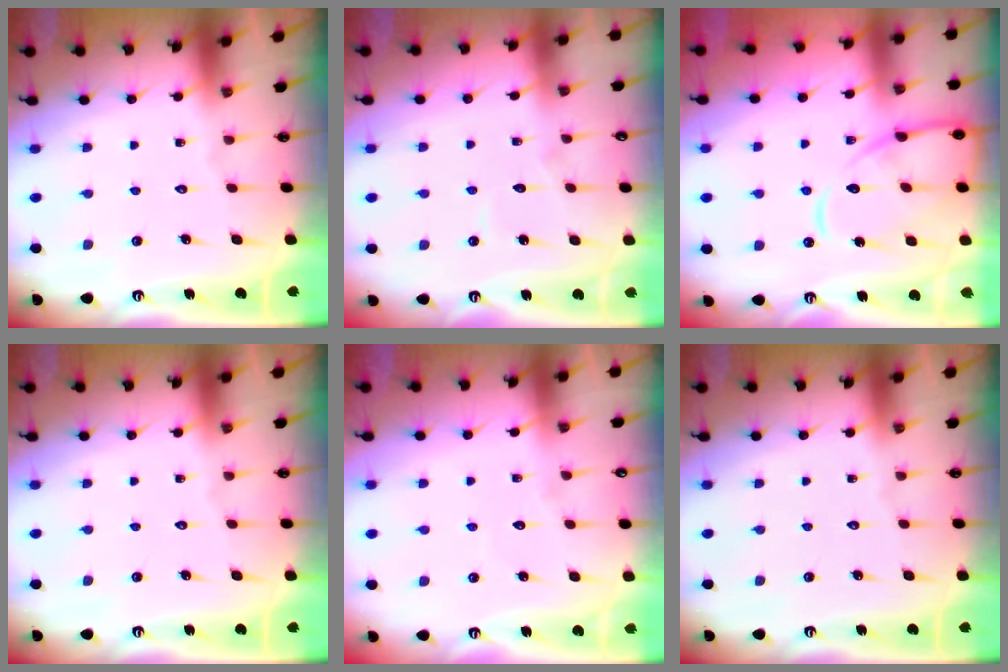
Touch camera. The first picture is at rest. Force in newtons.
{"total": 3.9, "press": 3.9, "slide": 0.2}
{"total": 13.5, "press": 13.4, "slide": 1.2}
{"total": 0.0}
{"total": 2.3, "press": 2.3, "slide": 0.2}
{"total": 0.0}